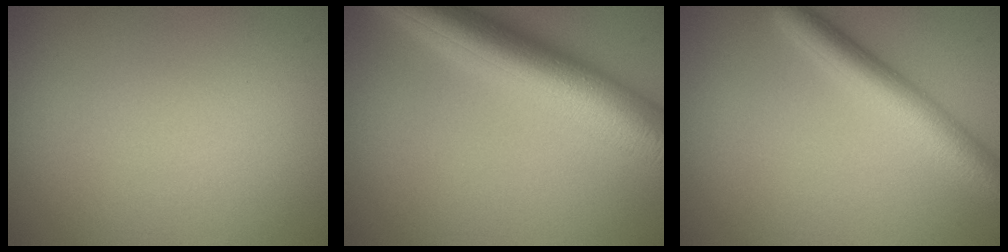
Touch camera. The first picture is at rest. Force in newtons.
{"total": 9.8, "press": 9.8, "slide": 0.2}
{"total": 4.5, "press": 4.5, "slide": 0.2}